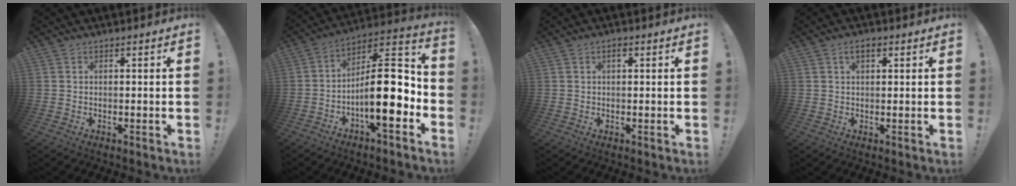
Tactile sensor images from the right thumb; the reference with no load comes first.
{"total": 19.3, "force": [-3.8, 6.6, 17.7], "torque": [-0.287, 0.019, -0.058]}
{"total": 1.3, "force": [0.6, 0.6, 1.0], "torque": [-0.020, 0.004, 0.008]}
{"total": 2.8, "force": [1.2, 1.4, 2.1], "torque": [-0.042, 0.005, 0.021]}